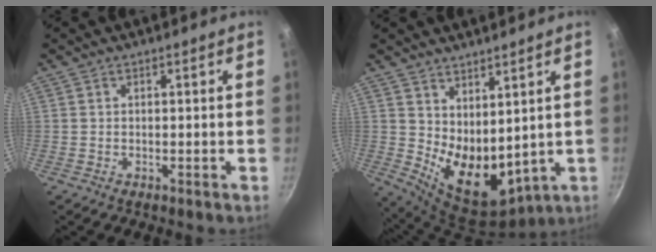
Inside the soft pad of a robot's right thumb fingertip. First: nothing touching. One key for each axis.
{"total": 11.9, "fx": 3.5, "fy": 6.9, "fz": 9.0, "tx": -0.112, "ty": -0.048, "tz": 0.085}